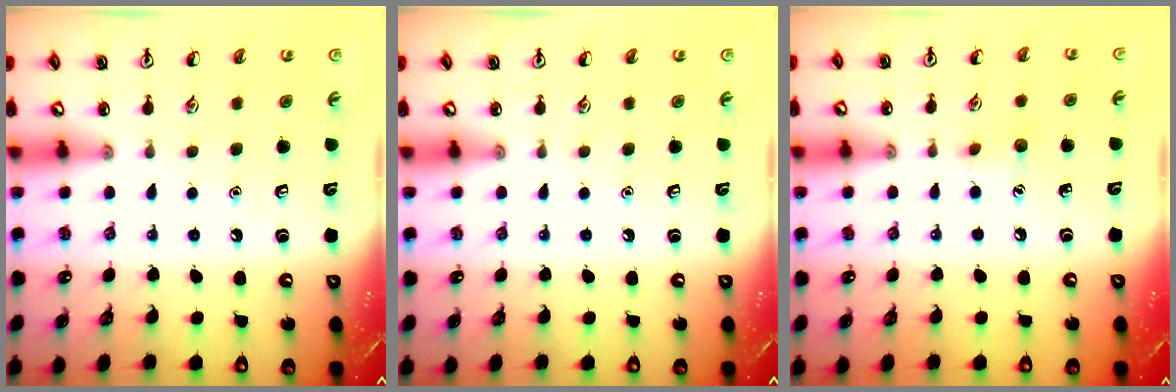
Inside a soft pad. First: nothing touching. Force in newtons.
{"total": 0.0}
{"total": 5.3, "press": 5.1, "slide": 1.6}